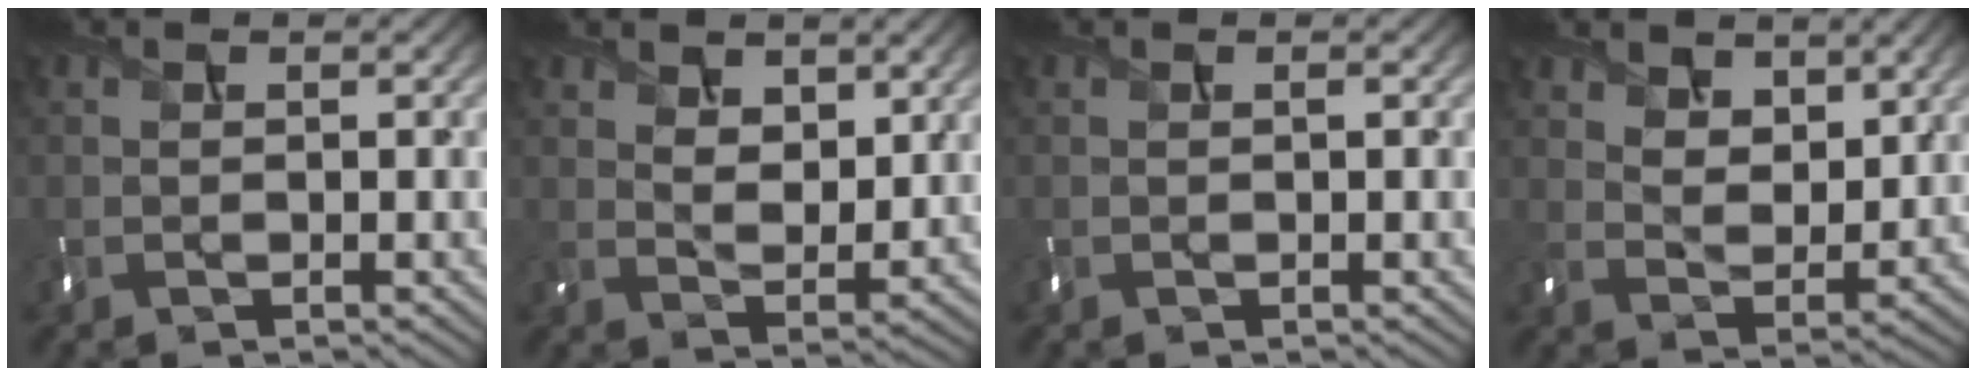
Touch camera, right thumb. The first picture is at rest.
{"total": 4.9, "force": [2.9, 2.6, 2.9], "torque": [-0.066, -0.014, 0.057]}
{"total": 0.0}
{"total": 5.8, "force": [3.9, 3.1, 3.0], "torque": [-0.065, -0.012, 0.071]}